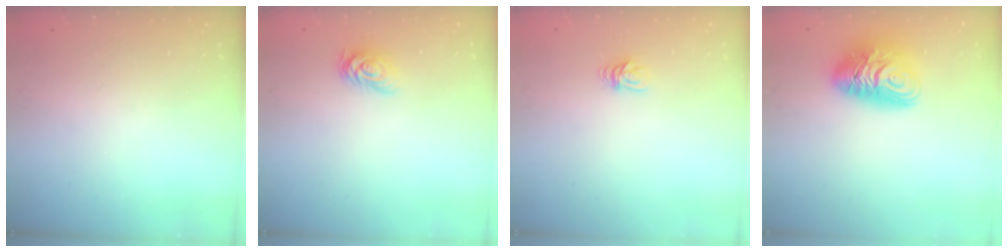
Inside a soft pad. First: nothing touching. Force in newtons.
{"total": 4.6, "press": 4.6, "slide": 0.7}
{"total": 4.2, "press": 4.2, "slide": 0.5}
{"total": 11.5, "press": 11.4, "slide": 1.1}